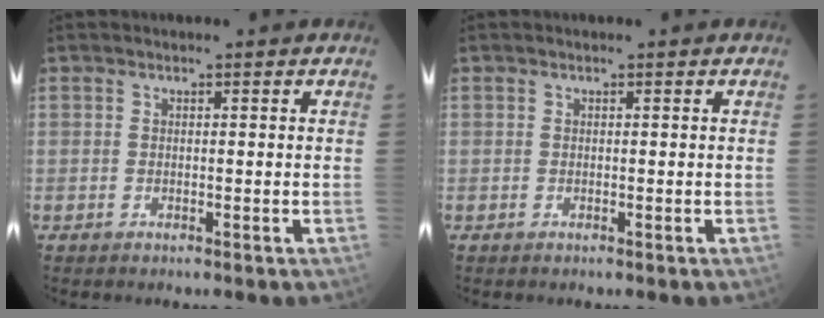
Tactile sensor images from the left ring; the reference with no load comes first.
{"total": 0.0}